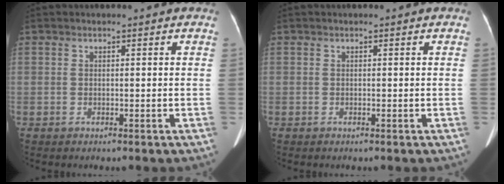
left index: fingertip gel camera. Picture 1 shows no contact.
{"total": 0.0}